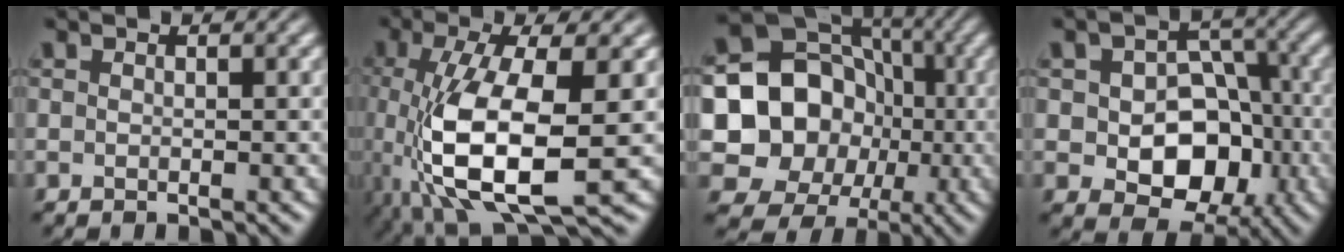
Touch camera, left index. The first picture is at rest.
{"total": 10.2, "force": [-1.6, 3.6, 9.4], "torque": [-0.191, -0.006, -0.029]}
{"total": 13.3, "force": [-0.7, 12.2, 5.3], "torque": [-0.078, 0.010, -0.028]}
{"total": 9.1, "force": [-2.0, 6.8, 5.7], "torque": [-0.054, -0.009, -0.032]}